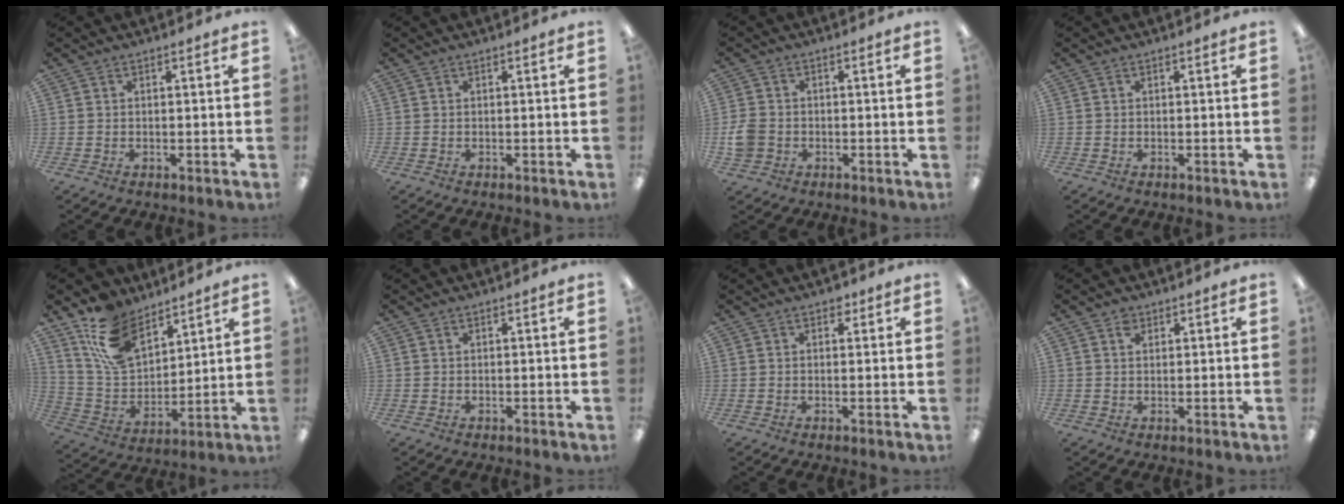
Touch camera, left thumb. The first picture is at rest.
{"total": 0.0}
{"total": 4.9, "force": [-1.2, 4.2, 2.3], "torque": [-0.050, 0.009, -0.021]}
{"total": 0.0}
{"total": 16.3, "force": [10.6, 9.3, 8.2], "torque": [-0.168, -0.040, 0.204]}
{"total": 0.0}
{"total": 1.6, "force": [0.8, 1.2, 0.8], "torque": [0.001, -0.003, 0.011]}
{"total": 1.9, "force": [1.3, 1.2, 0.8], "torque": [-0.010, -0.004, 0.022]}